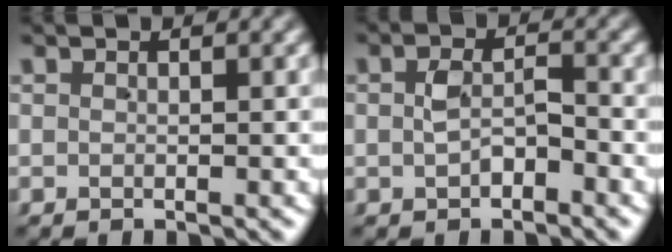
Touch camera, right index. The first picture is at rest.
{"total": 2.4, "force": [-1.0, 1.7, 1.4], "torque": [-0.024, -0.009, -0.011]}